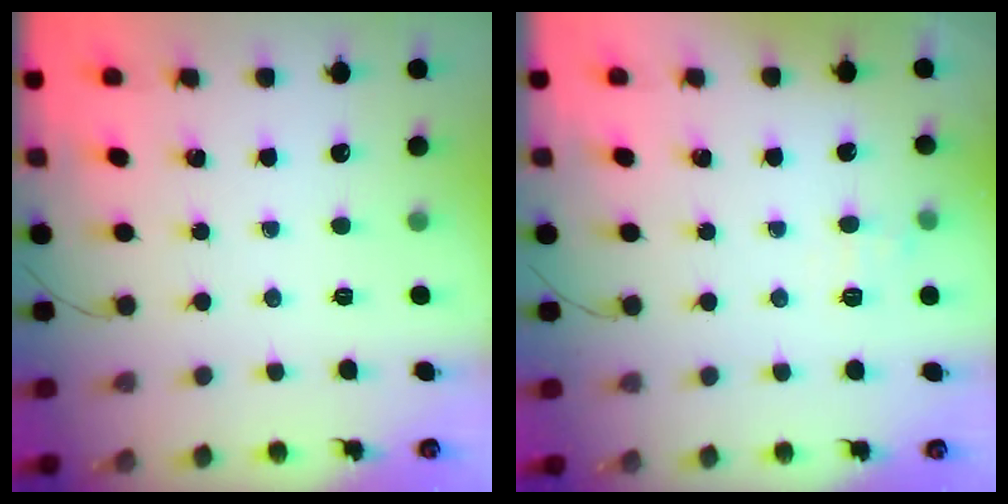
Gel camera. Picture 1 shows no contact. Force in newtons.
{"total": 5.9, "press": 5.7, "slide": 1.7}